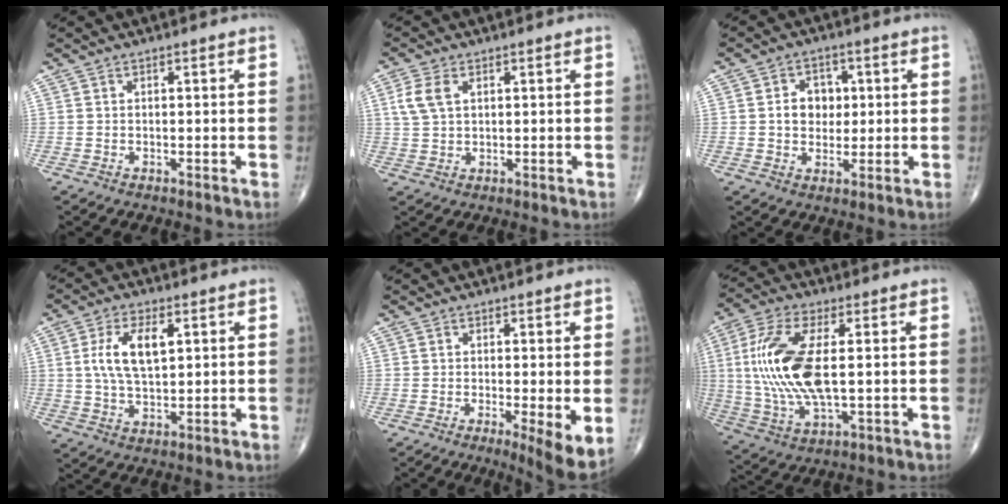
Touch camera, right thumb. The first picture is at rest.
{"total": 5.0, "force": [1.7, 3.1, 3.6], "torque": [-0.081, 0.007, 0.035]}
{"total": 6.4, "force": [0.7, 5.2, 3.7], "torque": [-0.026, 0.002, 0.009]}
{"total": 9.1, "force": [2.3, 4.5, 7.6], "torque": [-0.145, -0.003, 0.043]}
{"total": 6.6, "force": [-1.0, 1.4, 6.4], "torque": [-0.099, -0.021, -0.019]}
{"total": 16.3, "force": [1.4, 6.5, 14.9], "torque": [-0.331, -0.003, 0.029]}